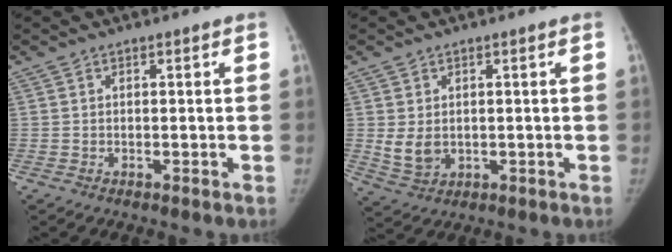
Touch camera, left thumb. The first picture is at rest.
{"total": 4.7, "force": [0.2, 3.6, 3.1], "torque": [-0.044, -0.010, 0.018]}